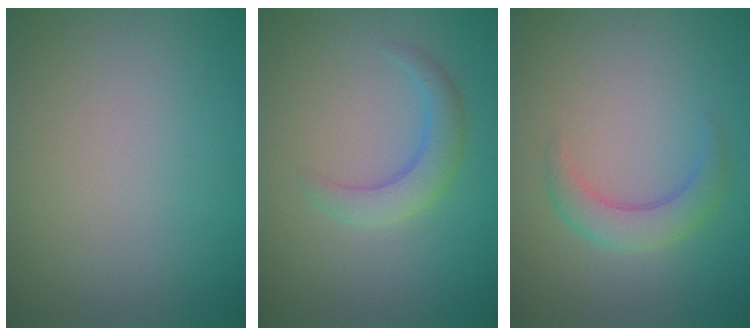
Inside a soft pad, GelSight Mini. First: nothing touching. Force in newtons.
{"total": 2.7, "press": 2.7, "slide": 0.2}
{"total": 2.8, "press": 2.7, "slide": 0.2}